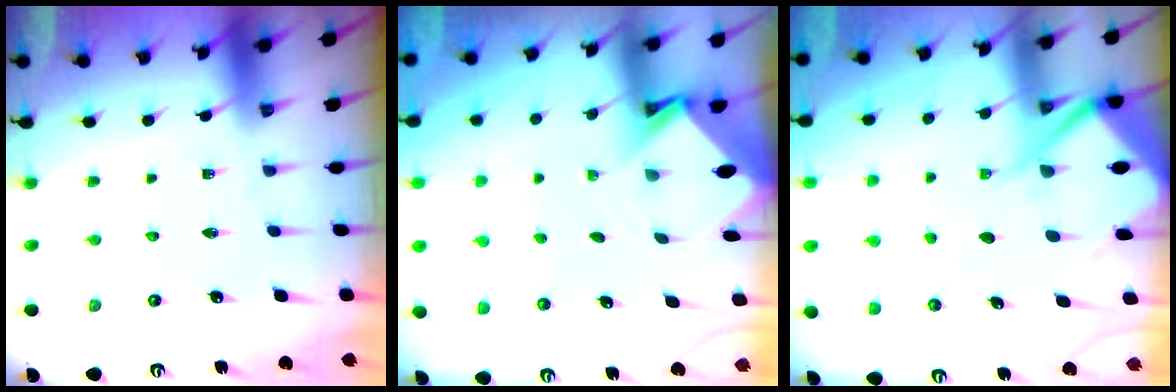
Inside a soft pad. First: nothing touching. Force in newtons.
{"total": 3.0, "press": 3.0, "slide": 0.2}
{"total": 8.6, "press": 8.5, "slide": 0.9}